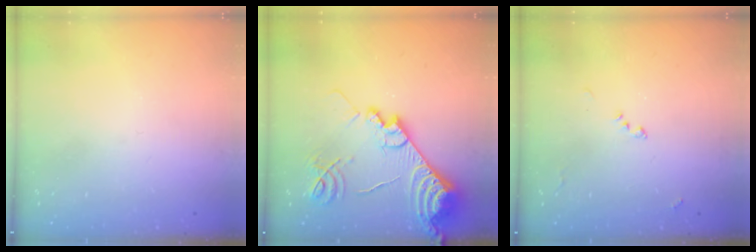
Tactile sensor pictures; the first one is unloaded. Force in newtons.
{"total": 19.6, "press": 19.5, "slide": 1.9}
{"total": 8.6, "press": 8.6, "slide": 0.7}